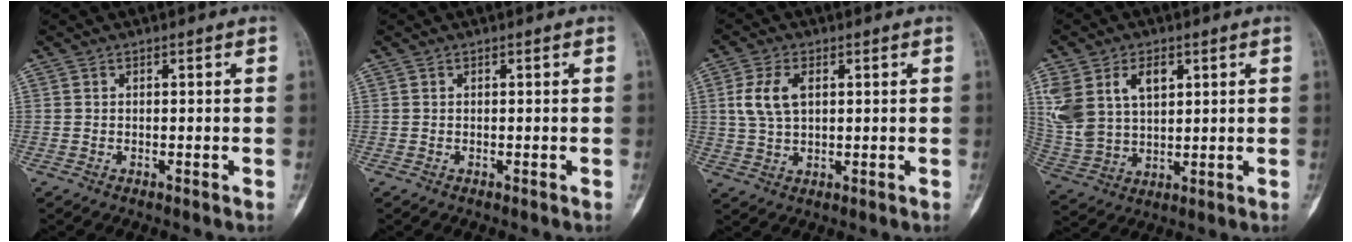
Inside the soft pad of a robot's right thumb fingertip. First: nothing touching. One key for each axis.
{"total": 0.0}
{"total": 6.8, "fx": 1.7, "fy": 4.0, "fz": 5.3, "tx": -0.112, "ty": 0.001, "tz": 0.034}
{"total": 13.7, "fx": 5.1, "fy": 8.8, "fz": 9.2, "tx": -0.184, "ty": -0.006, "tz": 0.114}